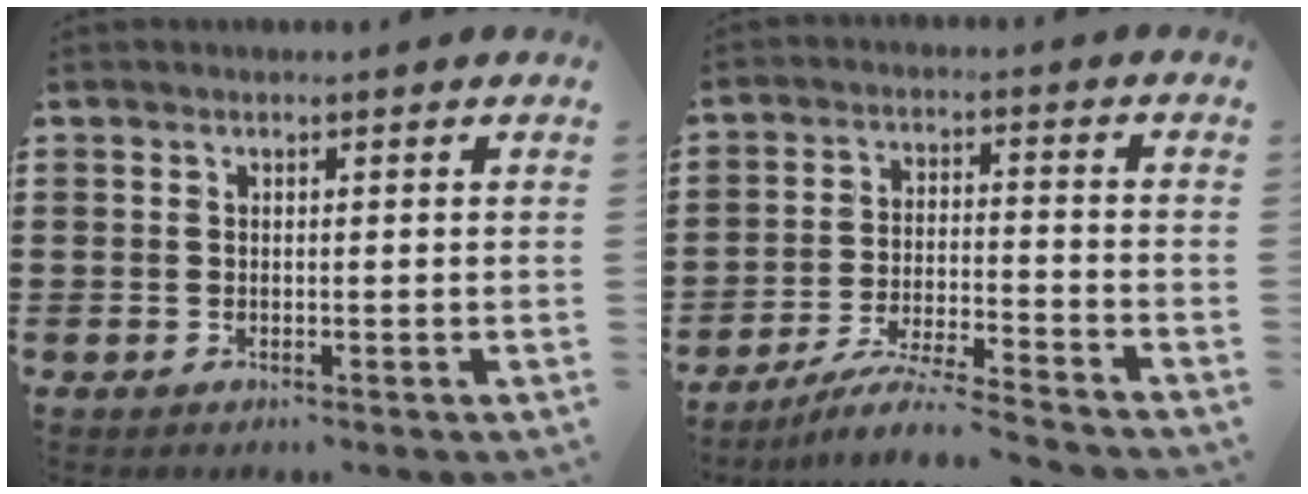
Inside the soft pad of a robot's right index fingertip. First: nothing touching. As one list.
[{"total": 6.7, "force": [-6.2, -0.3, 2.5], "torque": [-0.058, -0.011, -0.122]}]